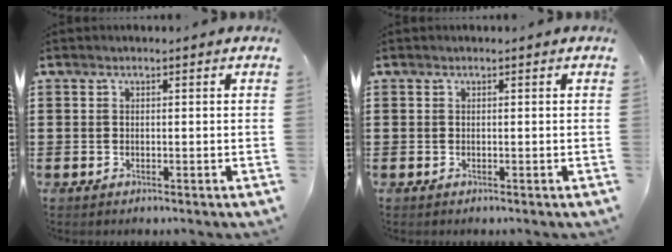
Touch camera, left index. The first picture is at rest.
{"total": 0.0}